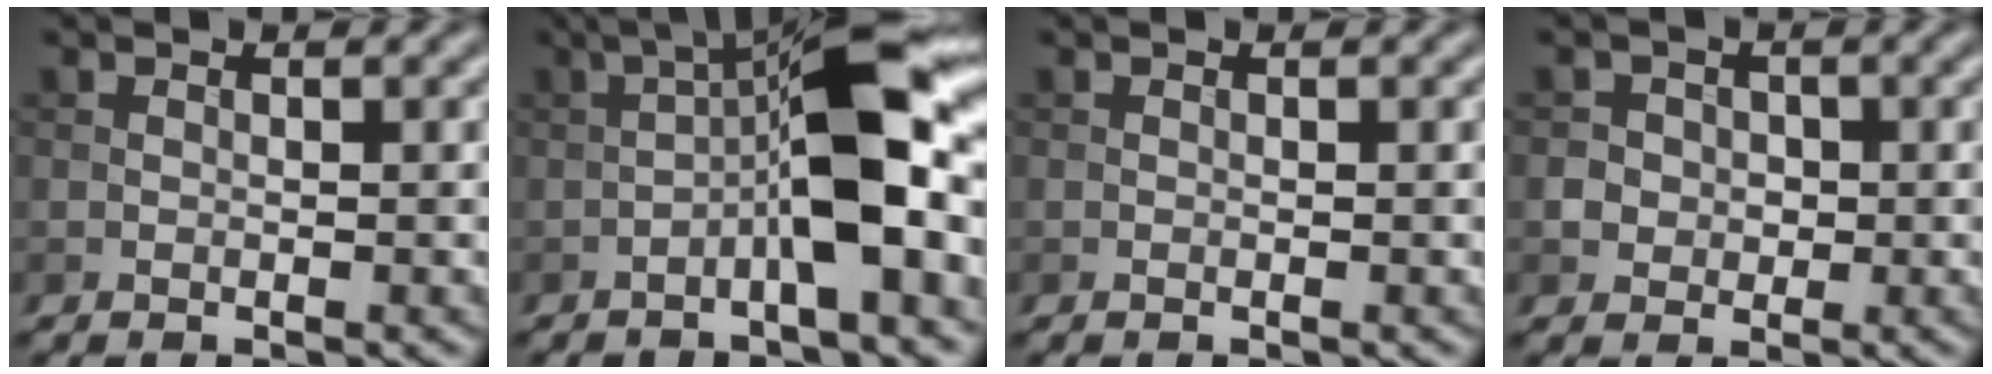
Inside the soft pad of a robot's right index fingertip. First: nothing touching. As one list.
[{"total": 9.8, "force": [-1.8, 2.0, 9.5], "torque": [-0.141, 0.026, -0.040]}, {"total": 0.0}, {"total": 3.1, "force": [0.0, 3.0, 0.8], "torque": [-0.002, 0.008, -0.002]}]